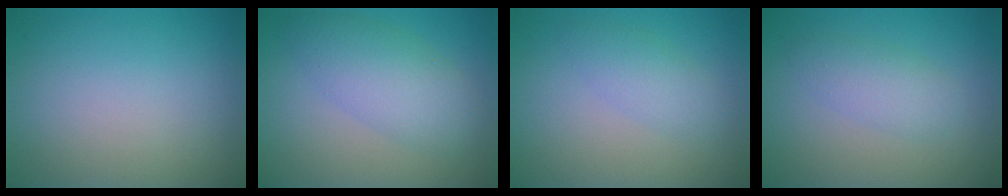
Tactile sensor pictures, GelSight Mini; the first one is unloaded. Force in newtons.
{"total": 4.7, "press": 4.7, "slide": 0.2}
{"total": 2.2, "press": 2.2, "slide": 0.1}
{"total": 2.6, "press": 2.6, "slide": 0.1}